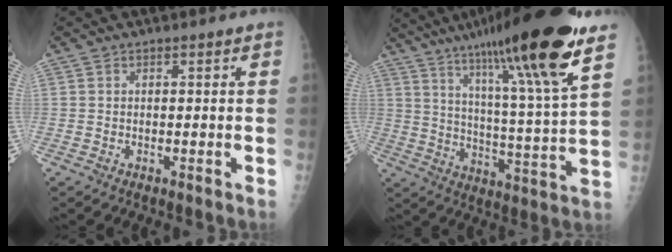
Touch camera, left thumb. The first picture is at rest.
{"total": 23.5, "force": [14.9, 1.4, 18.1], "torque": [-0.272, -0.054, 0.236]}